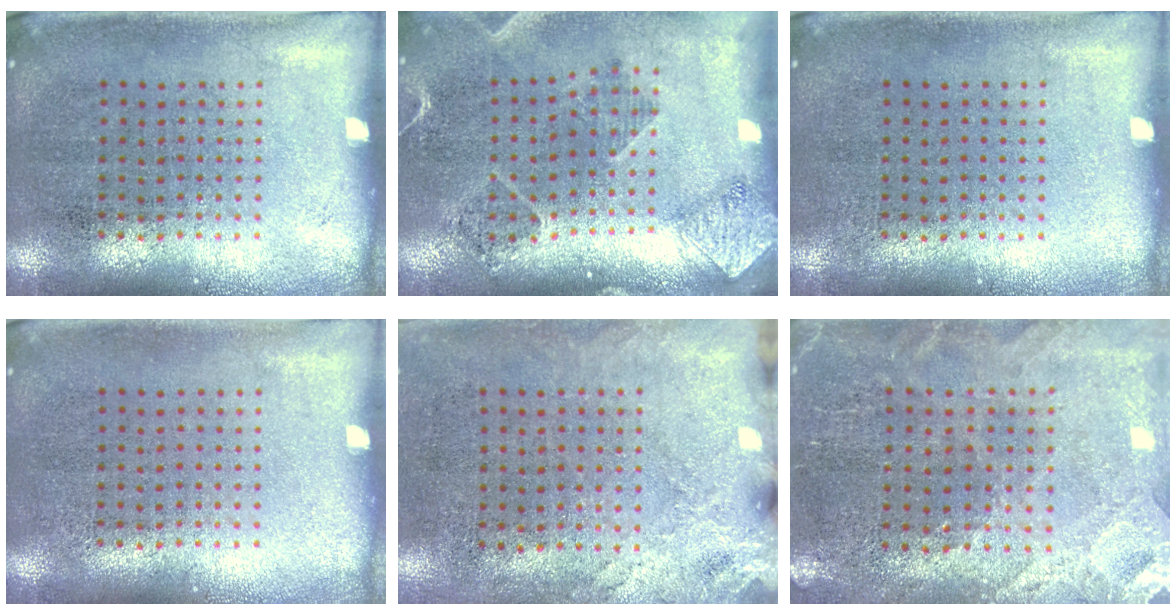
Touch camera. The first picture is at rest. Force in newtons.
{"total": 1.5, "press": 1.4, "slide": 0.5}
{"total": 0.0}
{"total": 0.0}
{"total": 2.5, "press": 2.0, "slide": 1.5}
{"total": 0.9, "press": 0.8, "slide": 0.2}